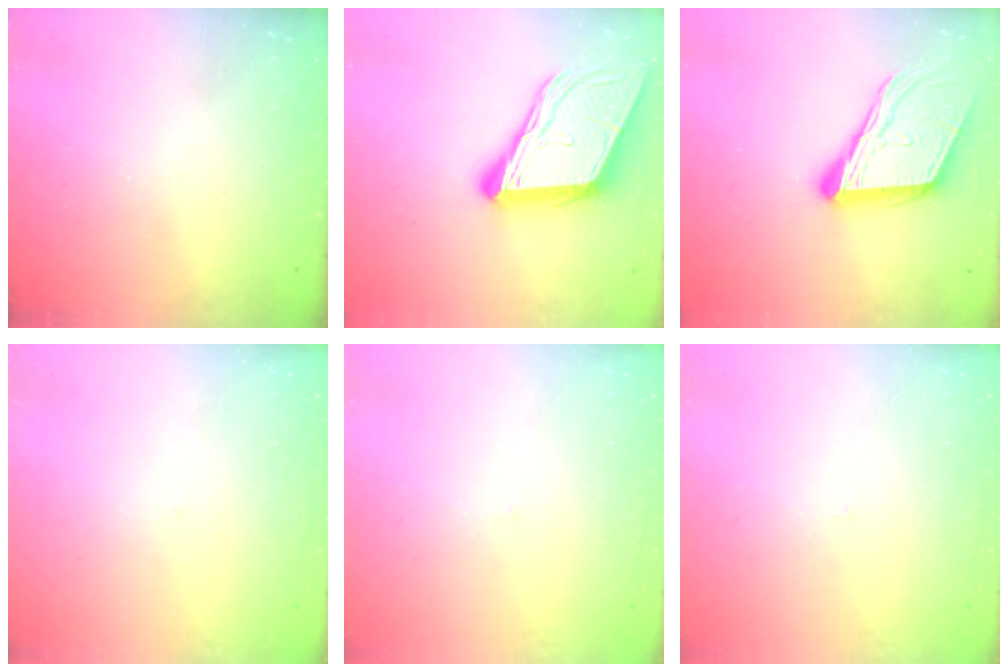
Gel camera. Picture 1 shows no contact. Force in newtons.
{"total": 16.6, "press": 16.1, "slide": 4.0}
{"total": 16.0, "press": 15.6, "slide": 3.7}
{"total": 1.7, "press": 1.6, "slide": 0.1}
{"total": 2.0, "press": 2.0, "slide": 0.1}
{"total": 2.0, "press": 2.0, "slide": 0.1}